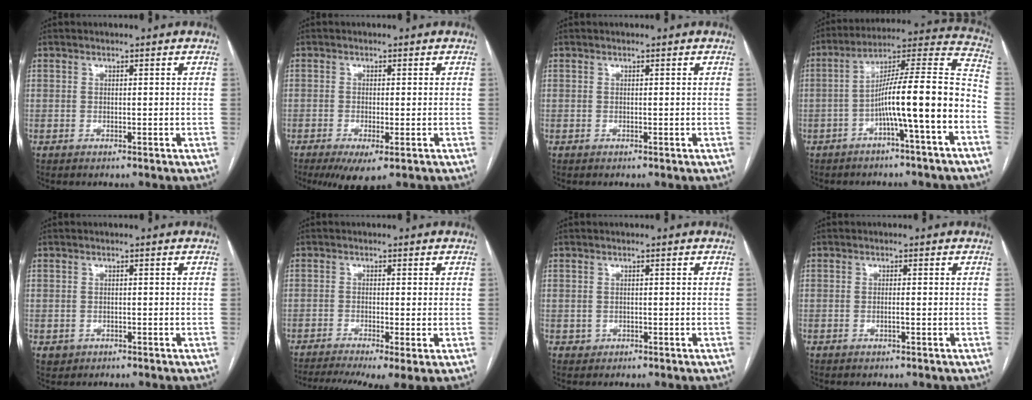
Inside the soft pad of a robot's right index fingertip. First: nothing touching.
{"total": 4.9, "force": [-2.8, 1.1, 3.9], "torque": [-0.057, -0.013, -0.039]}
{"total": 0.0}
{"total": 15.0, "force": [-5.0, -0.2, 14.1], "torque": [-0.216, 0.035, -0.082]}
{"total": 1.3, "force": [-0.5, 1.2, 0.2], "torque": [-0.003, 0.002, -0.002]}
{"total": 10.5, "force": [-6.8, 2.0, 7.7], "torque": [-0.135, -0.011, -0.108]}
{"total": 0.7, "force": [-0.2, 0.7, 0.0], "torque": [0.002, 0.002, -0.001]}
{"total": 0.8, "force": [-0.2, 0.0, 0.7], "torque": [-0.014, 0.001, 0.000]}